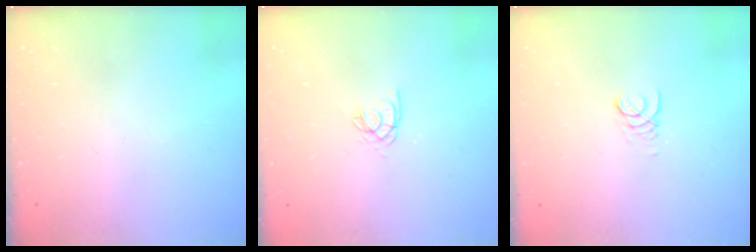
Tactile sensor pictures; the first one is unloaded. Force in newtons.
{"total": 2.5, "press": 2.5, "slide": 0.1}
{"total": 1.4, "press": 1.4, "slide": 0.2}